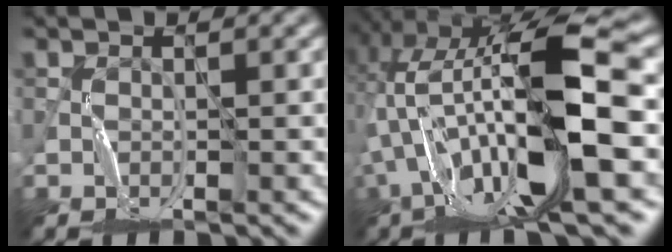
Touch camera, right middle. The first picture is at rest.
{"total": 13.9, "force": [-1.4, 3.8, 13.2], "torque": [-0.247, 0.020, -0.022]}